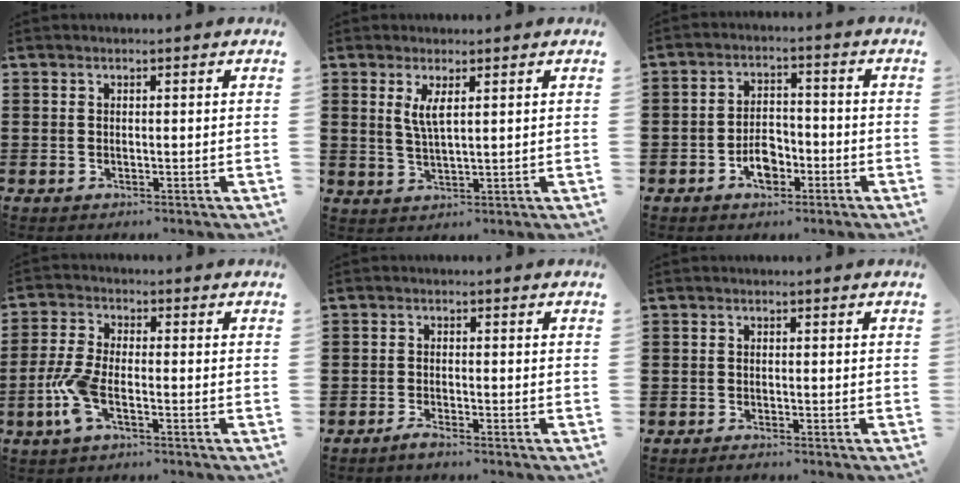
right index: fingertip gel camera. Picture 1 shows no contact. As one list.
[{"total": 3.3, "force": [1.3, 0.7, 2.9], "torque": [-0.063, 0.001, 0.022]}, {"total": 4.9, "force": [-2.3, 2.8, 3.2], "torque": [-0.054, 0.002, -0.044]}, {"total": 6.0, "force": [-2.3, 2.1, 5.1], "torque": [-0.127, -0.013, -0.048]}, {"total": 1.5, "force": [-1.4, -0.1, 0.5], "torque": [-0.009, 0.000, -0.026]}, {"total": 0.8, "force": [-0.8, 0.0, 0.1], "torque": [-0.005, -0.002, -0.015]}]